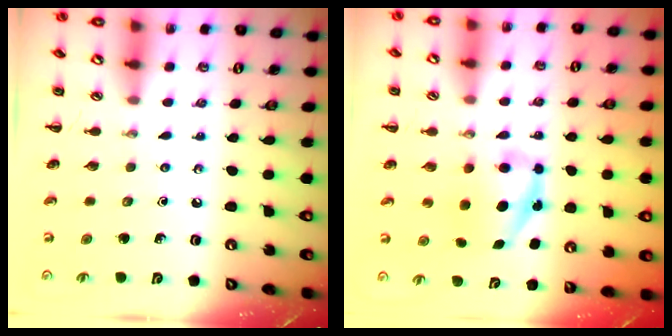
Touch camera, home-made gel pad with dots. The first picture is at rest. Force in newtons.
{"total": 6.1, "press": 6.0, "slide": 0.9}